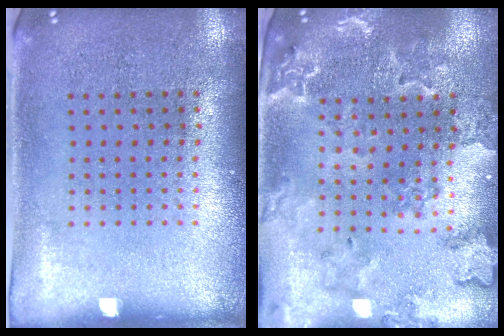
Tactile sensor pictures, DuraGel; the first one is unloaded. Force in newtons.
{"total": 1.7, "press": 1.7, "slide": 0.3}